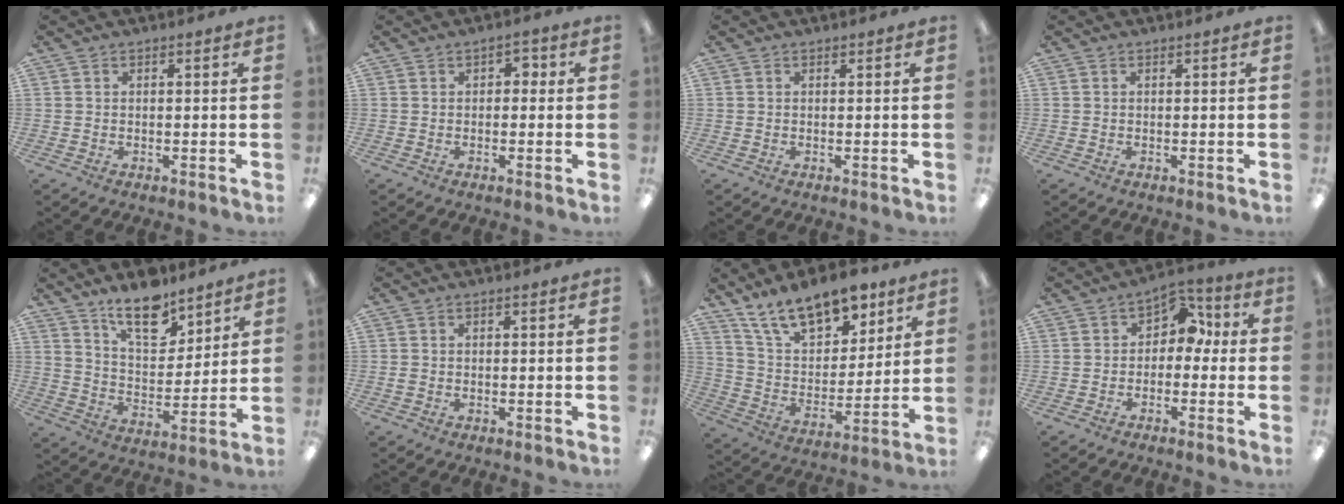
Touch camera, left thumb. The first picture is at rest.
{"total": 1.9, "force": [-0.2, 1.5, 1.2], "torque": [-0.024, 0.009, -0.007]}
{"total": 0.0}
{"total": 0.0}
{"total": 13.6, "force": [10.3, 5.9, 6.7], "torque": [-0.094, -0.063, 0.182]}
{"total": 0.8, "force": [-0.2, 0.6, 0.5], "torque": [-0.008, 0.003, -0.005]}
{"total": 17.6, "force": [12.7, 8.5, 8.8], "torque": [-0.150, -0.065, 0.226]}
{"total": 6.3, "force": [1.5, 4.8, 3.8], "torque": [-0.059, 0.002, 0.023]}